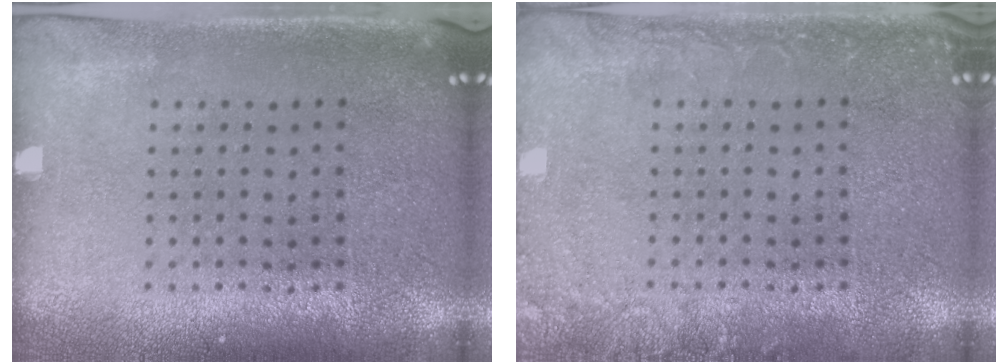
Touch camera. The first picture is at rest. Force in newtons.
{"total": 2.2, "press": 2.1, "slide": 0.2}